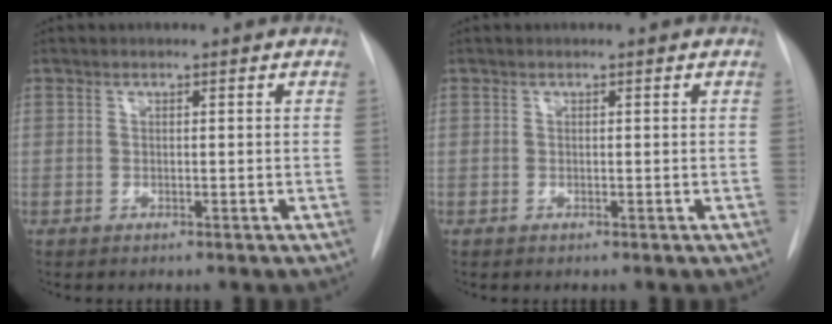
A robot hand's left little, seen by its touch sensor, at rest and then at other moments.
{"total": 0.0}